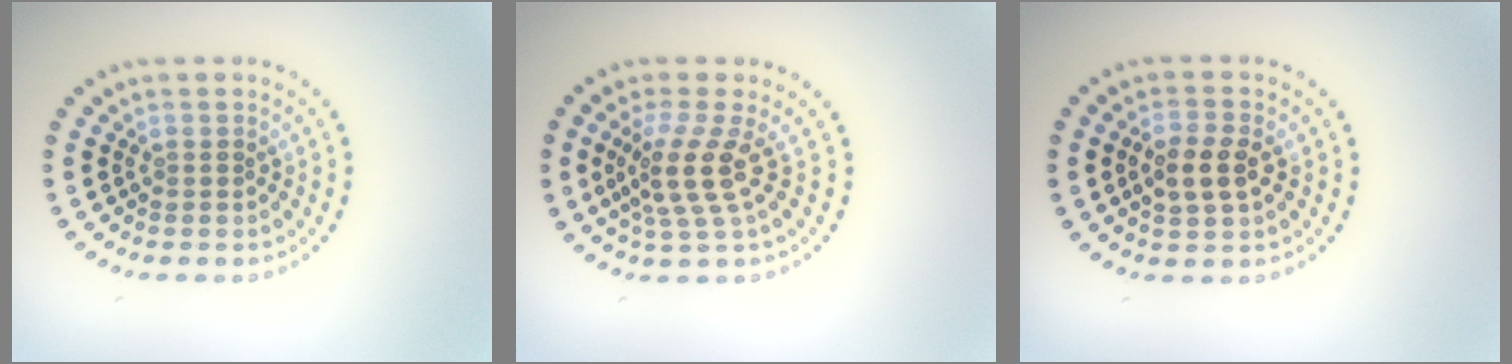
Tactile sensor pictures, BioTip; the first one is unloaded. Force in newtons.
{"total": 3.6, "press": 2.7, "slide": 2.4}
{"total": 3.0, "press": 3.0, "slide": 0.4}